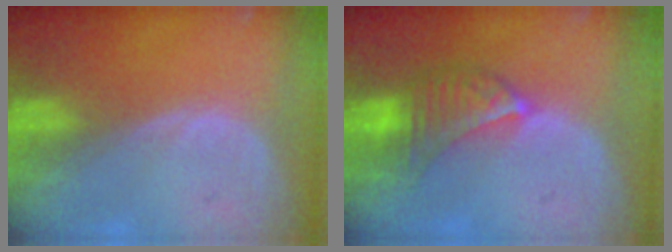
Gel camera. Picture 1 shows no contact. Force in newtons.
{"total": 6.7, "press": 6.1, "slide": 2.8}